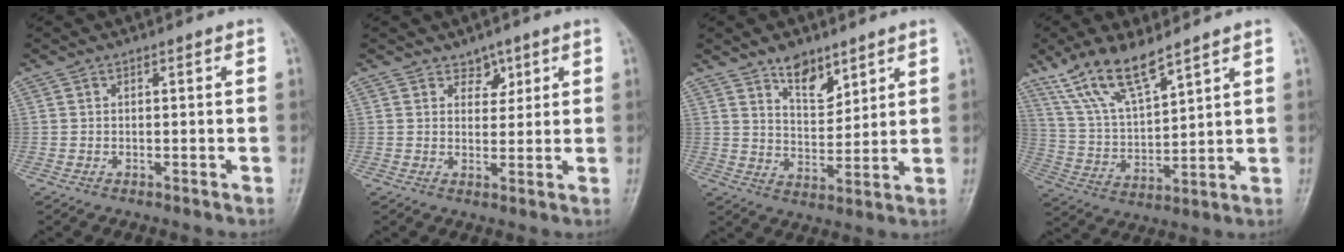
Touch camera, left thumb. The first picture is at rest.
{"total": 3.0, "force": [2.0, 2.1, 0.9], "torque": [0.009, -0.013, 0.031]}
{"total": 7.7, "force": [5.3, 3.9, 4.0], "torque": [-0.038, -0.041, 0.096]}
{"total": 12.6, "force": [9.0, 3.6, 7.9], "torque": [-0.144, -0.040, 0.190]}